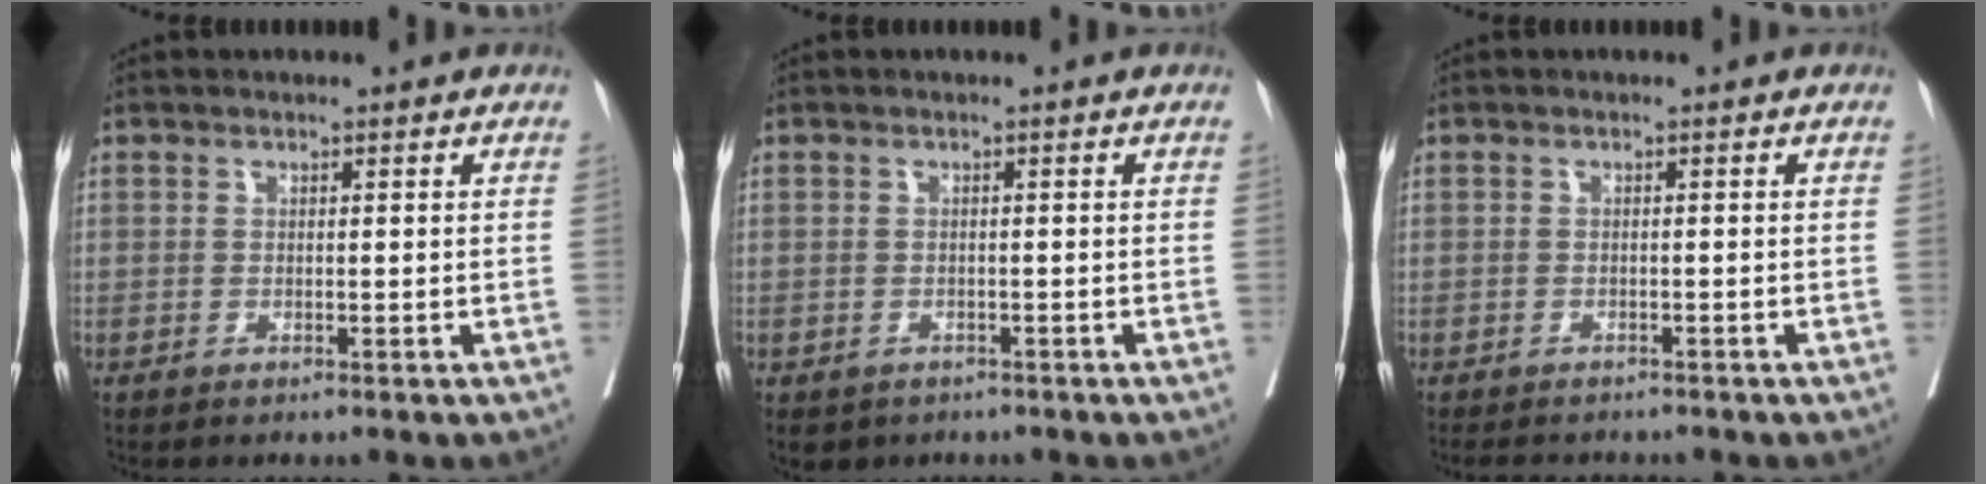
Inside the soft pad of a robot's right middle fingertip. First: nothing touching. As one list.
[{"total": 4.0, "force": [-2.8, 2.7, 0.9], "torque": [-0.012, -0.001, -0.036]}, {"total": 5.6, "force": [-5.0, 1.9, 1.8], "torque": [-0.021, -0.003, -0.066]}]